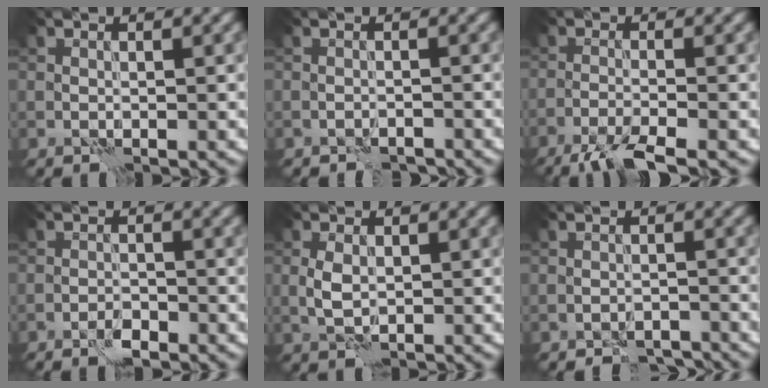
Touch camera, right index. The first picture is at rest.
{"total": 1.3, "force": [-1.2, 0.4, 0.2], "torque": [-0.001, 0.000, -0.021]}
{"total": 4.3, "force": [-3.2, 0.6, 2.9], "torque": [-0.052, -0.003, -0.067]}
{"total": 1.7, "force": [-1.1, 0.7, 1.1], "torque": [-0.016, 0.002, -0.022]}
{"total": 1.9, "force": [0.1, 1.2, 1.6], "torque": [-0.037, 0.002, 0.002]}
{"total": 2.5, "force": [-2.4, 0.8, 0.5], "torque": [-0.004, 0.001, -0.038]}